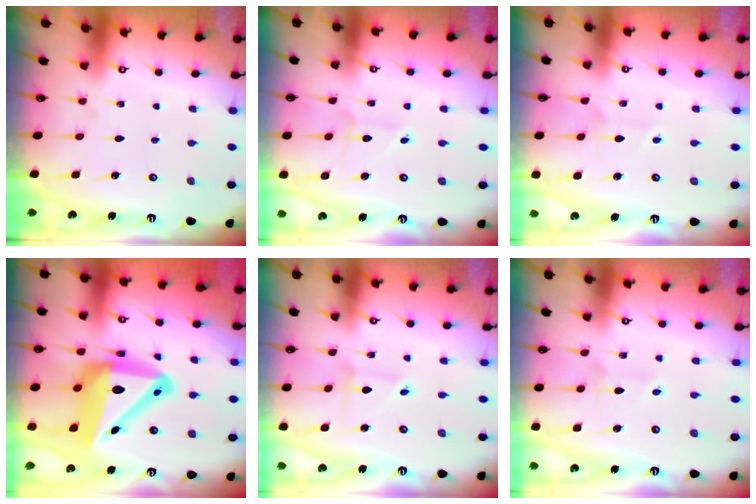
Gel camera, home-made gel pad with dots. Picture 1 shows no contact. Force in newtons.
{"total": 2.0, "press": 2.0, "slide": 0.1}
{"total": 2.8, "press": 2.8, "slide": 0.3}
{"total": 18.3, "press": 18.1, "slide": 2.9}
{"total": 2.2, "press": 2.2, "slide": 0.1}
{"total": 3.4, "press": 3.4, "slide": 0.5}